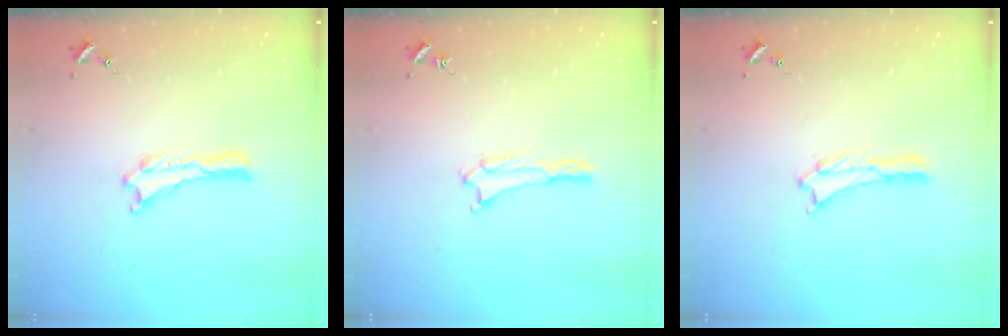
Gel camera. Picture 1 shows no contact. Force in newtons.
{"total": 1.0, "press": 0.9, "slide": 0.2}
{"total": 0.9, "press": 0.9, "slide": 0.2}